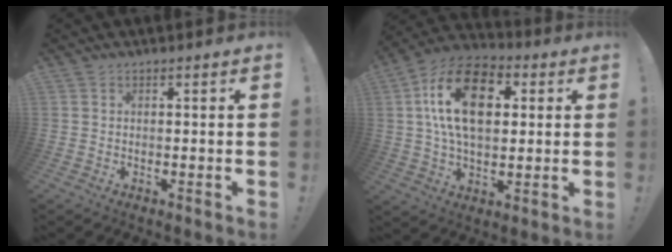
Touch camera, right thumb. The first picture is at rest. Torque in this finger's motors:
{"motor_torque": [1.49, 3.52, 0.60, 0.07, 0.06]}